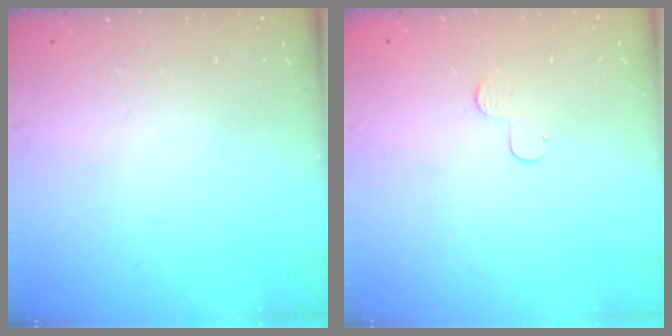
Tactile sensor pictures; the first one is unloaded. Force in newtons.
{"total": 3.9, "press": 3.9, "slide": 0.4}